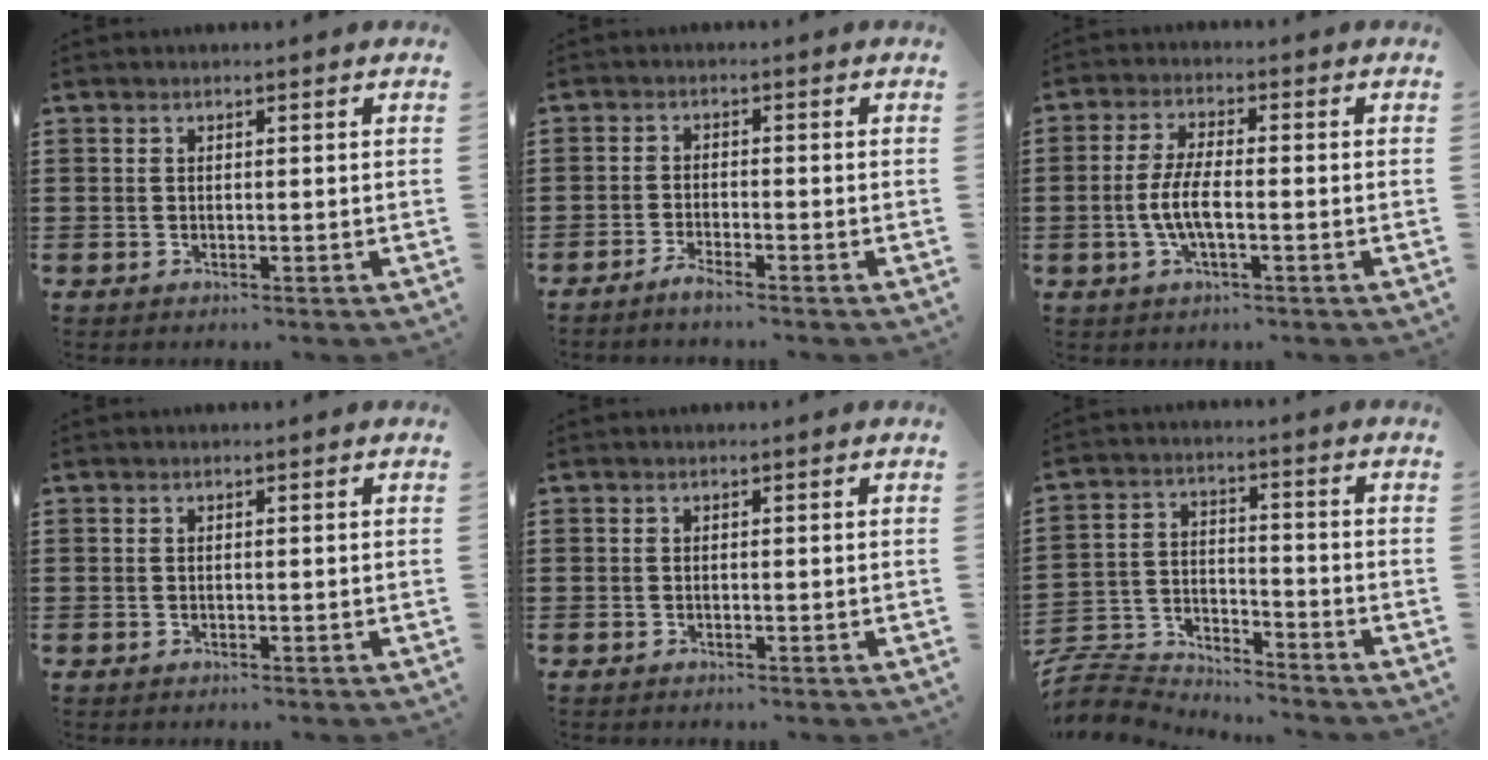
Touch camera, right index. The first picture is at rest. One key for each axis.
{"total": 1.8, "fx": -1.7, "fy": -0.1, "fz": 0.5, "tx": -0.010, "ty": 0.001, "tz": -0.032}
{"total": 5.2, "fx": -1.4, "fy": 1.5, "fz": 4.8, "tx": -0.117, "ty": -0.007, "tz": -0.036}
{"total": 0.0}
{"total": 0.0}
{"total": 5.9, "fx": -5.8, "fy": 1.2, "fz": 0.4, "tx": -0.025, "ty": 0.001, "tz": -0.121}